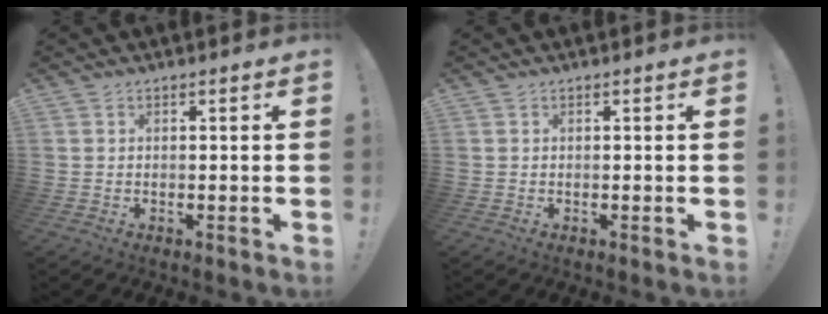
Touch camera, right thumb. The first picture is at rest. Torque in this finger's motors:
{"motor_torque": [0.00, 0.00, 0.00, 0.00, 0.00]}